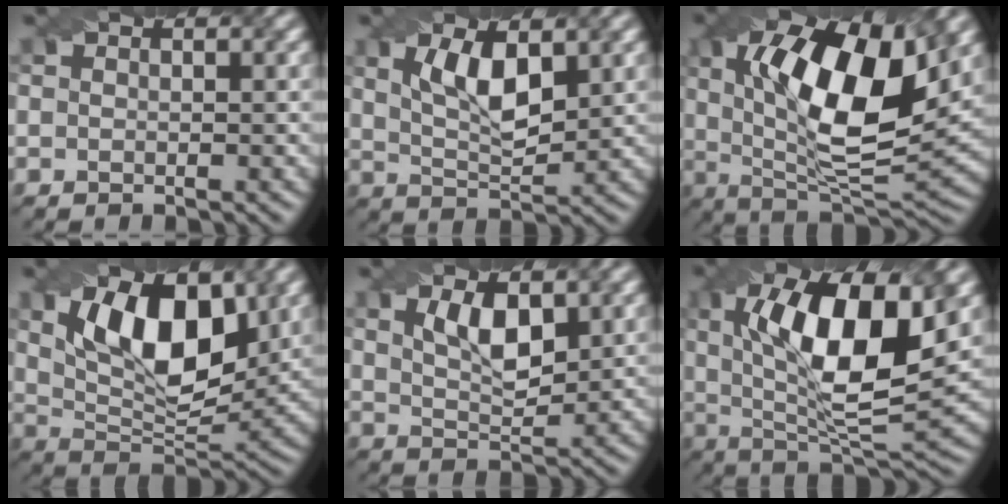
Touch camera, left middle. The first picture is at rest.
{"total": 5.5, "force": [1.9, 2.2, 4.6], "torque": [-0.093, -0.001, 0.036]}
{"total": 13.5, "force": [3.3, 5.0, 12.1], "torque": [-0.193, 0.003, 0.050]}
{"total": 10.1, "force": [3.4, 4.9, 8.2], "torque": [-0.134, 0.000, 0.055]}
{"total": 4.2, "force": [1.8, 1.7, 3.4], "torque": [-0.068, -0.001, 0.035]}
{"total": 12.9, "force": [2.8, 4.4, 11.8], "torque": [-0.185, 0.003, 0.043]}